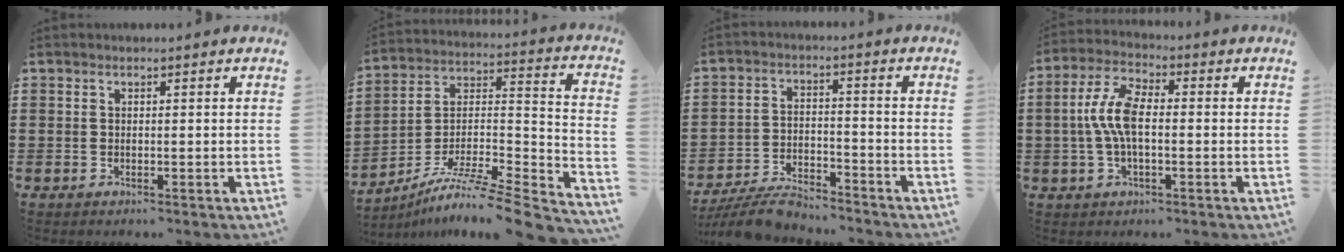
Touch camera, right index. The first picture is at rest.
{"total": 8.0, "force": [-6.0, 0.9, 5.3], "torque": [-0.092, -0.006, -0.121]}
{"total": 6.3, "force": [-6.0, 0.8, 1.7], "torque": [-0.036, 0.006, -0.117]}
{"total": 7.4, "force": [-0.2, 3.1, 6.7], "torque": [-0.158, -0.001, -0.012]}